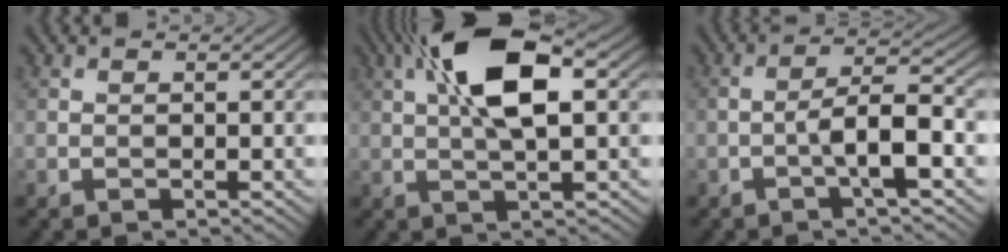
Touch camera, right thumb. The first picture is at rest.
{"total": 11.2, "force": [3.2, 3.9, 9.9], "torque": [-0.185, 0.022, 0.047]}
{"total": 5.5, "force": [-1.9, 1.0, 5.1], "torque": [-0.086, 0.018, -0.041]}